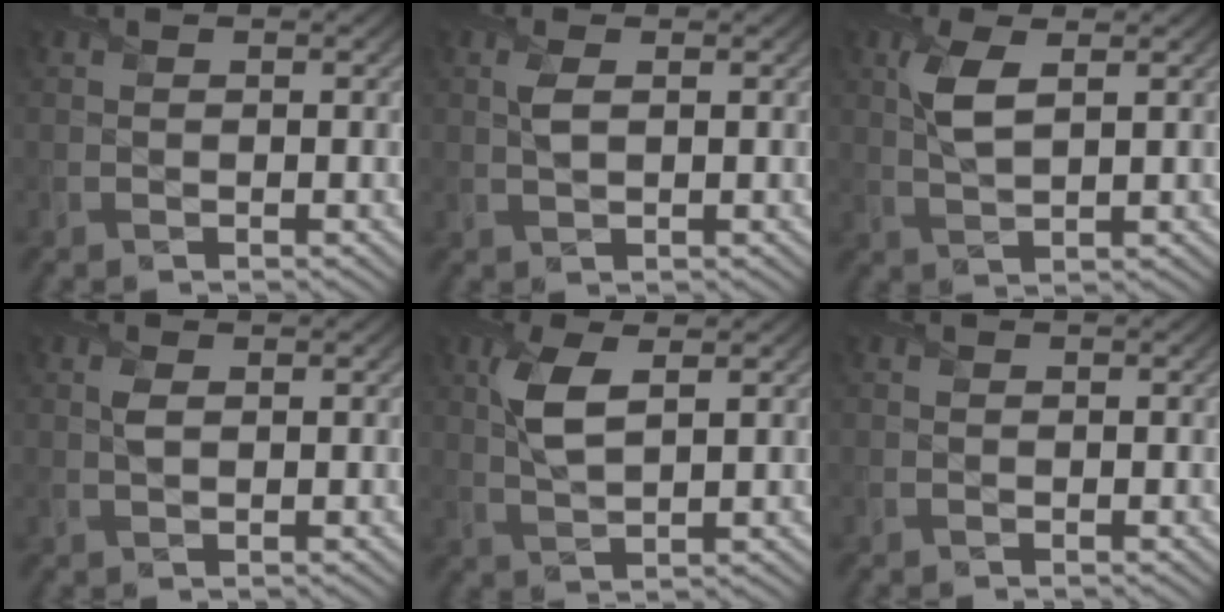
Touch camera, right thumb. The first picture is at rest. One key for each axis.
{"total": 2.0, "fx": 0.5, "fy": 0.8, "fz": 1.7, "tx": -0.046, "ty": 0.002, "tz": 0.009}
{"total": 4.4, "fx": 1.6, "fy": 1.6, "fz": 3.8, "tx": -0.094, "ty": 0.003, "tz": 0.029}
{"total": 1.5, "fx": 0.5, "fy": 0.7, "fz": 1.2, "tx": -0.032, "ty": 0.001, "tz": 0.007}
{"total": 5.1, "fx": 1.7, "fy": 2.0, "fz": 4.4, "tx": -0.107, "ty": 0.002, "tz": 0.033}
{"total": 0.0}